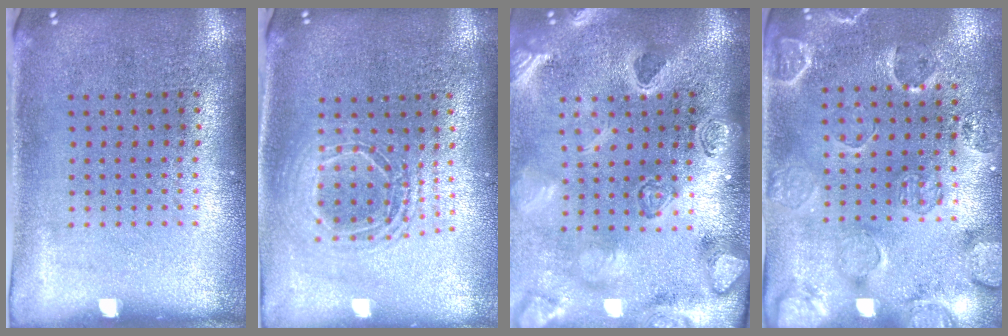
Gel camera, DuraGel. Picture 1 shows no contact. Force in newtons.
{"total": 1.5, "press": 1.3, "slide": 0.8}
{"total": 4.1, "press": 3.3, "slide": 2.5}
{"total": 2.6, "press": 2.1, "slide": 1.5}